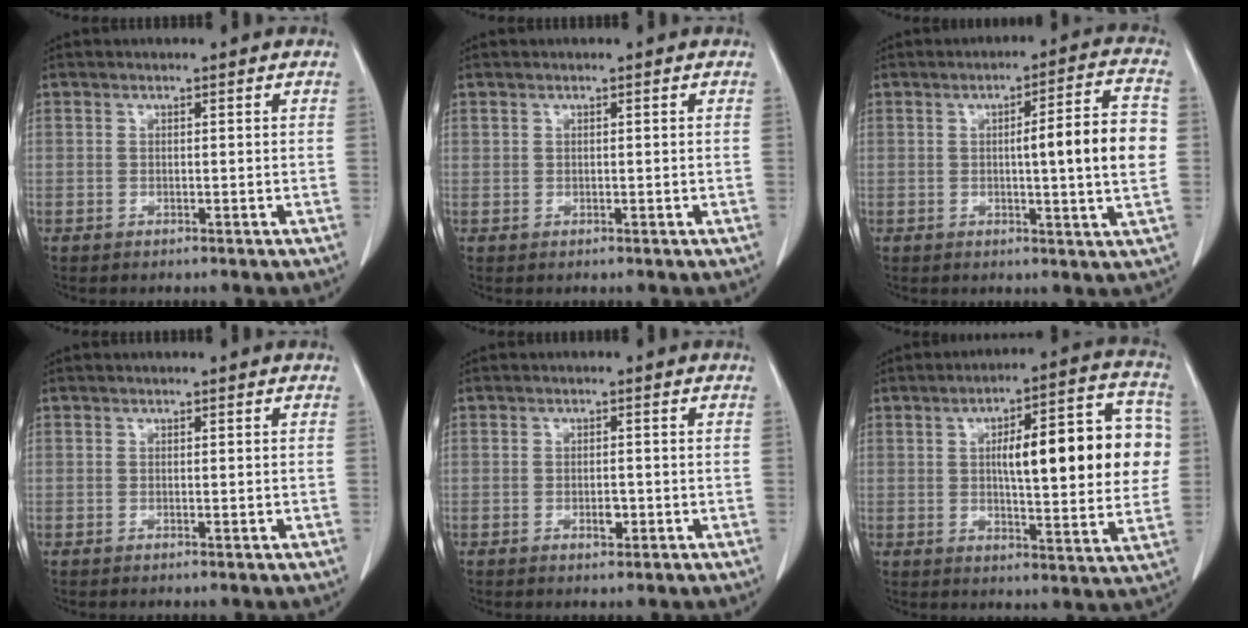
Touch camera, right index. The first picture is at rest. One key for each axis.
{"total": 0.0}
{"total": 11.9, "fx": 0.2, "fy": -0.6, "fz": 11.8, "tx": -0.166, "ty": 0.007, "tz": -0.001}
{"total": 0.5, "fx": -0.1, "fy": 0.1, "fz": 0.5, "tx": -0.007, "ty": -0.001, "tz": 0.001}
{"total": 2.0, "fx": -0.7, "fy": 0.9, "fz": 1.6, "tx": -0.027, "ty": 0.001, "tz": -0.008}
{"total": 18.4, "fx": 2.4, "fy": 4.5, "fz": 17.6, "tx": -0.232, "ty": 0.035, "tz": 0.036}